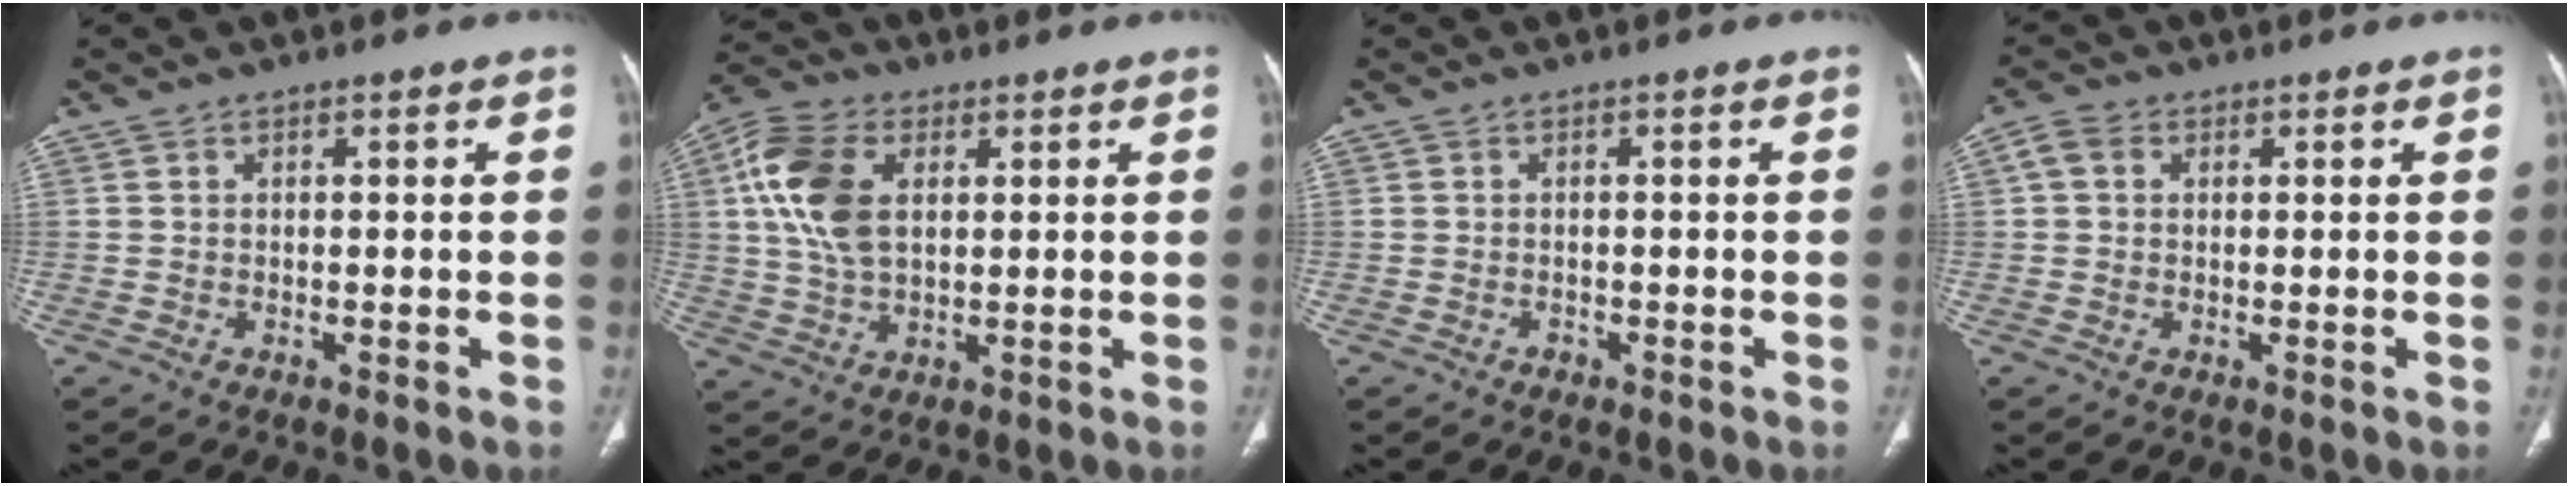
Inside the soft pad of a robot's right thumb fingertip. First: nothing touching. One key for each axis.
{"total": 12.2, "fx": 3.1, "fy": 7.3, "fz": 9.3, "tx": -0.192, "ty": 0.007, "tz": 0.056}
{"total": 0.6, "fx": -0.4, "fy": 0.4, "fz": 0.1, "tx": 0.001, "ty": 0.003, "tz": -0.009}
{"total": 3.1, "fx": 0.8, "fy": 2.5, "fz": 1.7, "tx": -0.031, "ty": 0.010, "tz": 0.014}